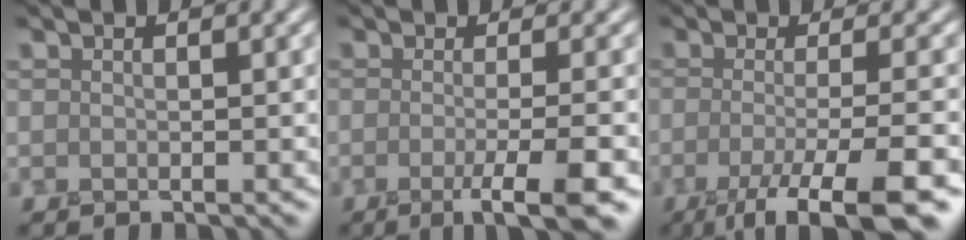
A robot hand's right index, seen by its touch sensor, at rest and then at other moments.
{"total": 5.3, "force": [-2.1, 1.2, 4.7], "torque": [-0.062, -0.008, -0.035]}
{"total": 7.1, "force": [-3.5, 1.7, 5.9], "torque": [-0.083, -0.009, -0.066]}